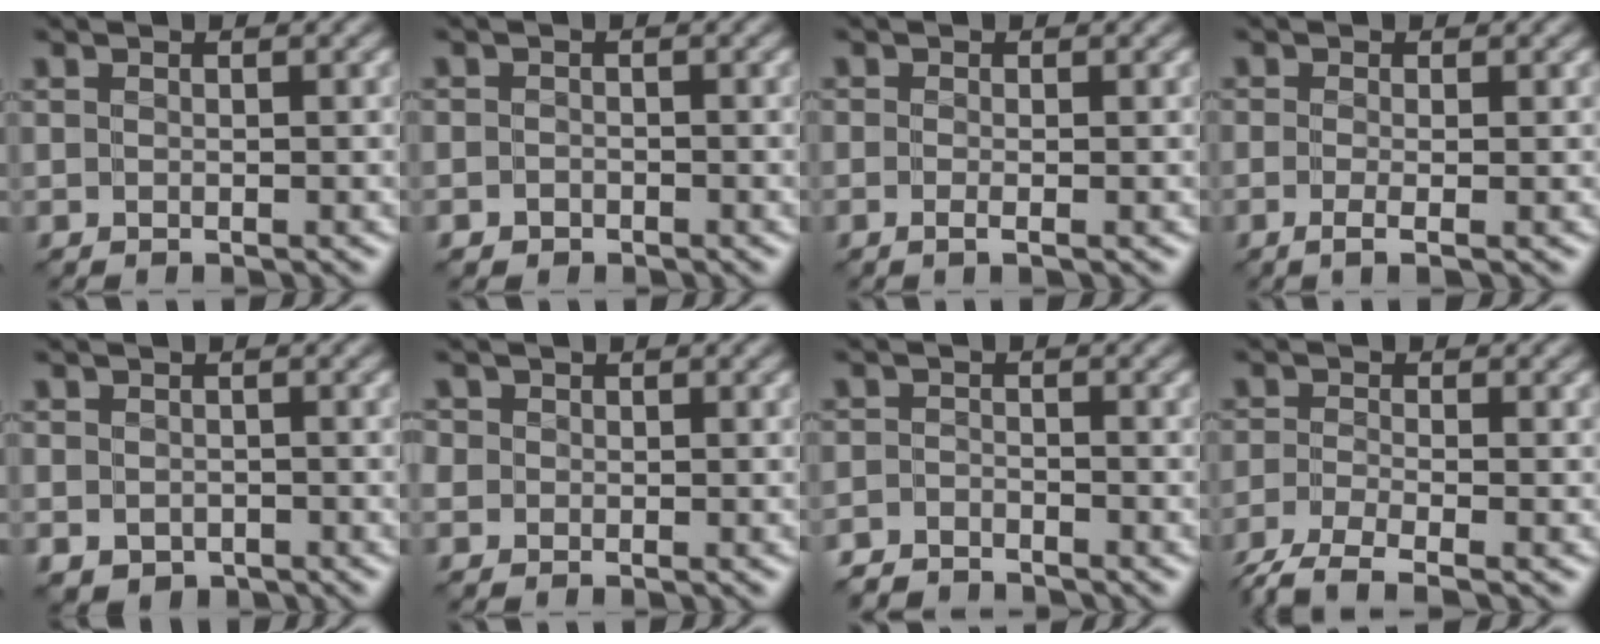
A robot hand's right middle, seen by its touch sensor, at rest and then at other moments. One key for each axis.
{"total": 0.9, "fx": -0.6, "fy": 0.5, "fz": -0.2, "tx": 0.009, "ty": 0.004, "tz": -0.014}
{"total": 0.6, "fx": -0.3, "fy": -0.1, "fz": 0.5, "tx": -0.011, "ty": -0.002, "tz": -0.008}
{"total": 1.4, "fx": -0.5, "fy": 0.1, "fz": 1.3, "tx": -0.025, "ty": -0.004, "tz": -0.013}
{"total": 1.9, "fx": -1.0, "fy": 1.5, "fz": 0.7, "tx": -0.010, "ty": -0.008, "tz": -0.018}
{"total": 1.2, "fx": 0.2, "fy": 1.2, "fz": 0.1, "tx": 0.011, "ty": 0.005, "tz": -0.006}
{"total": 3.3, "fx": -3.2, "fy": 0.7, "fz": 0.1, "tx": 0.001, "ty": -0.004, "tz": -0.070}
{"total": 4.3, "fx": -3.5, "fy": 0.7, "fz": 2.4, "tx": -0.049, "ty": -0.012, "tz": -0.078}